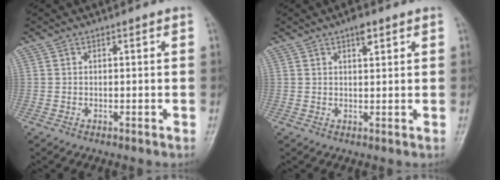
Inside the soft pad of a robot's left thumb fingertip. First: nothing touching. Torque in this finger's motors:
{"motor_torque": [0.60, 0.30, 0.17, -0.28, 0.01]}